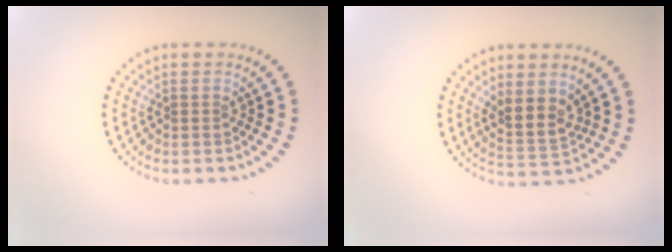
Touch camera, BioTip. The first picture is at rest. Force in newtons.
{"total": 3.0, "press": 2.5, "slide": 1.6}